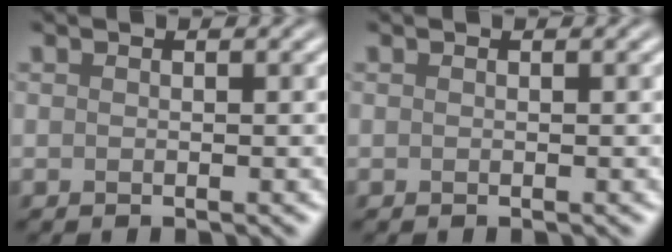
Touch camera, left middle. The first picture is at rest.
{"total": 0.0}